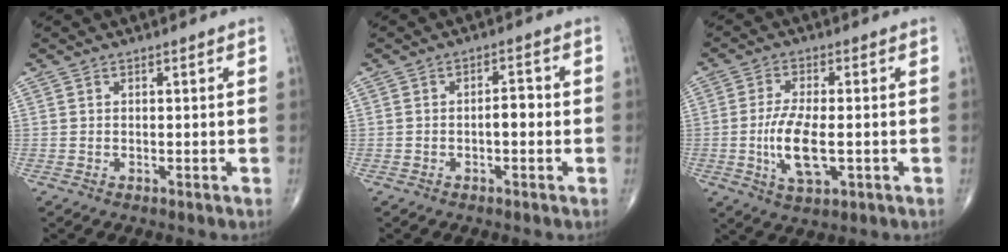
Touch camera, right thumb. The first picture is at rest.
{"total": 3.0, "force": [-0.6, 1.4, 2.5], "torque": [-0.030, 0.013, -0.012]}
{"total": 8.9, "force": [-1.6, 3.6, 8.0], "torque": [-0.158, -0.003, -0.026]}